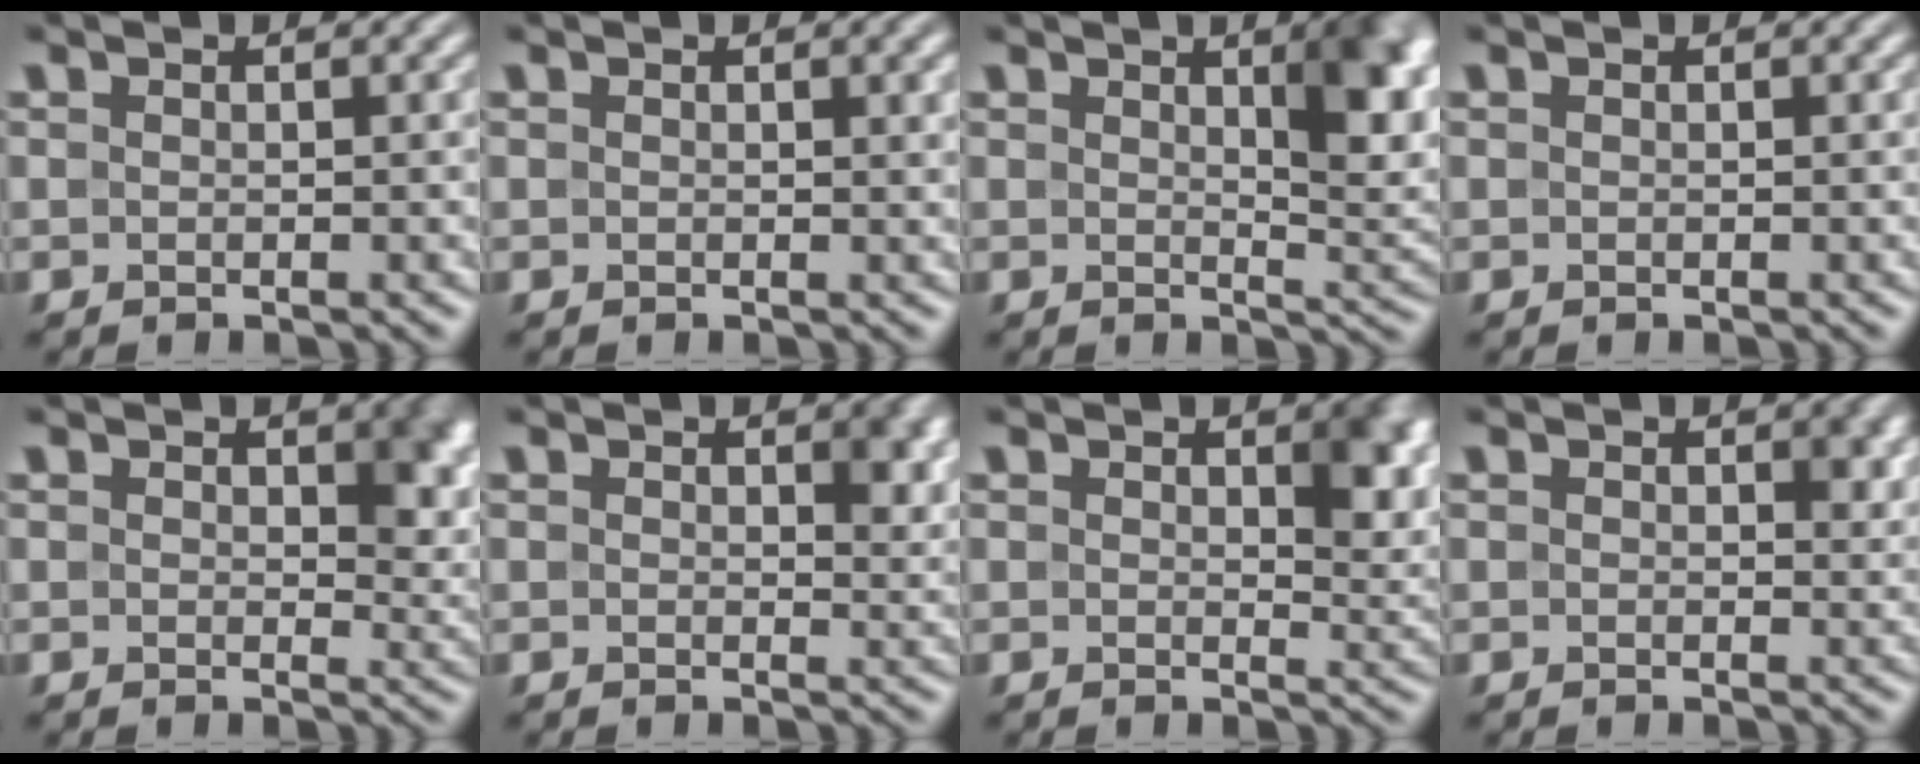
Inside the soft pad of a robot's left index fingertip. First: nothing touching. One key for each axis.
{"total": 1.1, "fx": 0.6, "fy": 0.2, "fz": 0.9, "tx": -0.010, "ty": 0.002, "tz": 0.010}
{"total": 6.4, "fx": 2.2, "fy": 2.1, "fz": 5.6, "tx": -0.061, "ty": -0.003, "tz": 0.037}
{"total": 0.0}
{"total": 4.7, "fx": 1.1, "fy": 2.6, "fz": 3.7, "tx": -0.040, "ty": -0.005, "tz": 0.018}
{"total": 2.7, "fx": 0.8, "fy": 1.5, "fz": 2.1, "tx": -0.021, "ty": -0.005, "tz": 0.015}
{"total": 4.3, "fx": 1.2, "fy": 2.1, "fz": 3.5, "tx": -0.044, "ty": -0.008, "tz": 0.023}
{"total": 2.0, "fx": 0.6, "fy": 1.1, "fz": 1.5, "tx": -0.013, "ty": -0.003, "tz": 0.008}